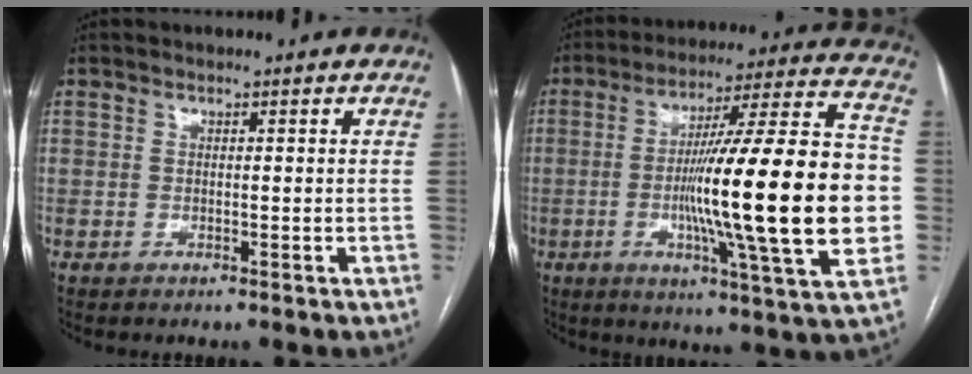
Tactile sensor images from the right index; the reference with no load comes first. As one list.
[{"total": 26.6, "force": [-3.1, 1.1, 26.4], "torque": [-0.369, 0.004, -0.059]}]